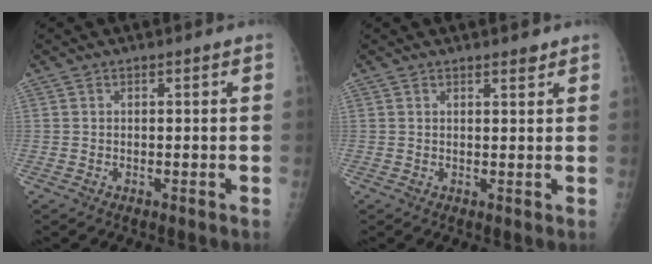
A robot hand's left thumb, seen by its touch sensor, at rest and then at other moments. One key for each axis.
{"total": 1.6, "fx": 1.4, "fy": 0.5, "fz": 0.7, "tx": -0.003, "ty": -0.010, "tz": 0.019}